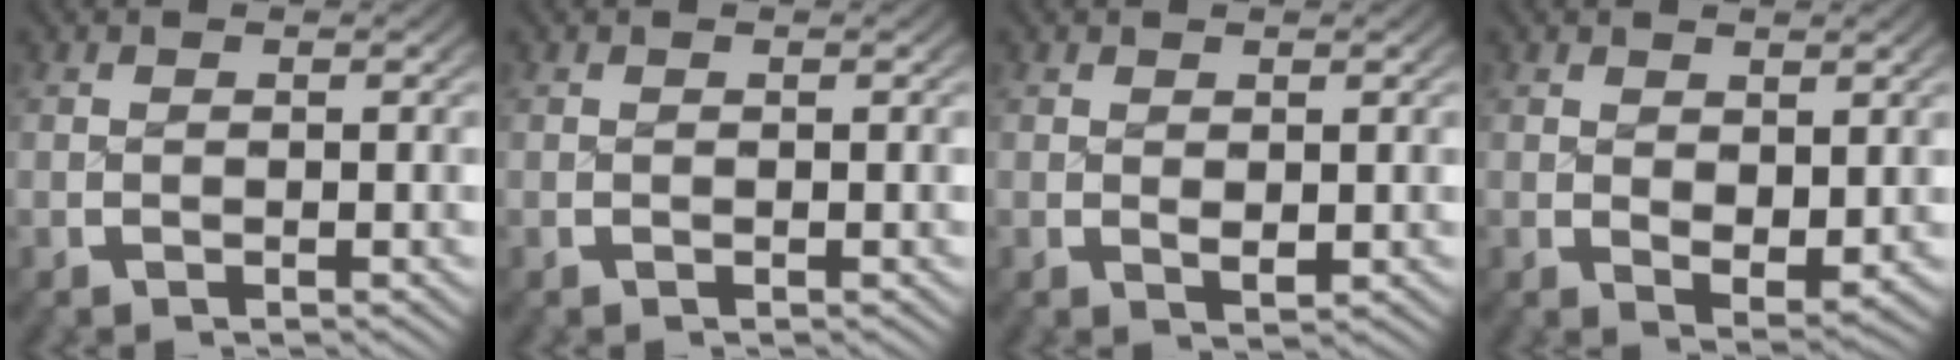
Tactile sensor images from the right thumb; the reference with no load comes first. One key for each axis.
{"total": 0.0}
{"total": 1.0, "fx": 0.5, "fy": 0.5, "fz": 0.7, "tx": -0.012, "ty": -0.005, "tz": 0.014}
{"total": 2.3, "fx": 0.7, "fy": 1.3, "fz": 1.7, "tx": -0.025, "ty": -0.013, "tz": 0.021}